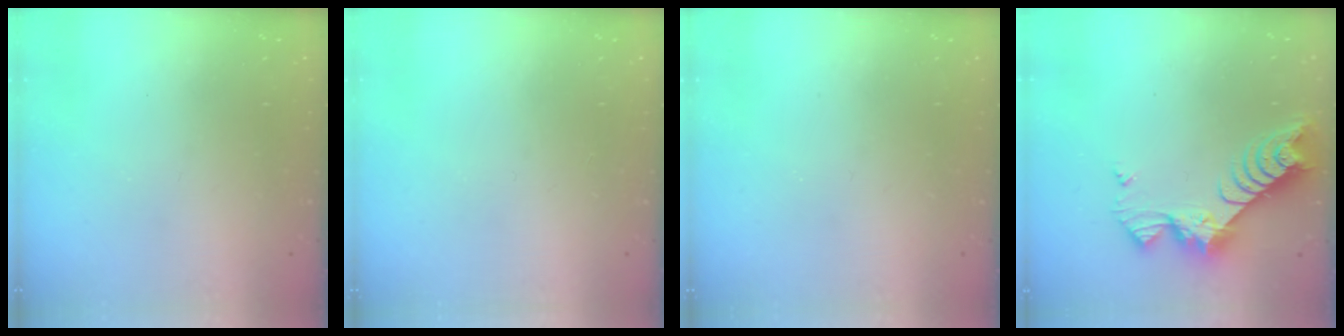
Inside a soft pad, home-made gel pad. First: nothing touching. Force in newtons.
{"total": 0.0}
{"total": 0.0}
{"total": 8.7, "press": 8.7, "slide": 0.9}